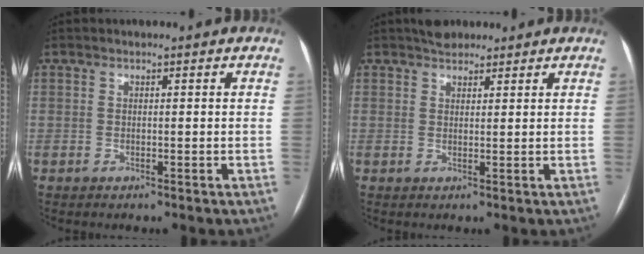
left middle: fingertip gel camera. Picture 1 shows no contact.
{"total": 2.9, "force": [2.5, 1.3, 0.8], "torque": [-0.013, 0.014, 0.038]}